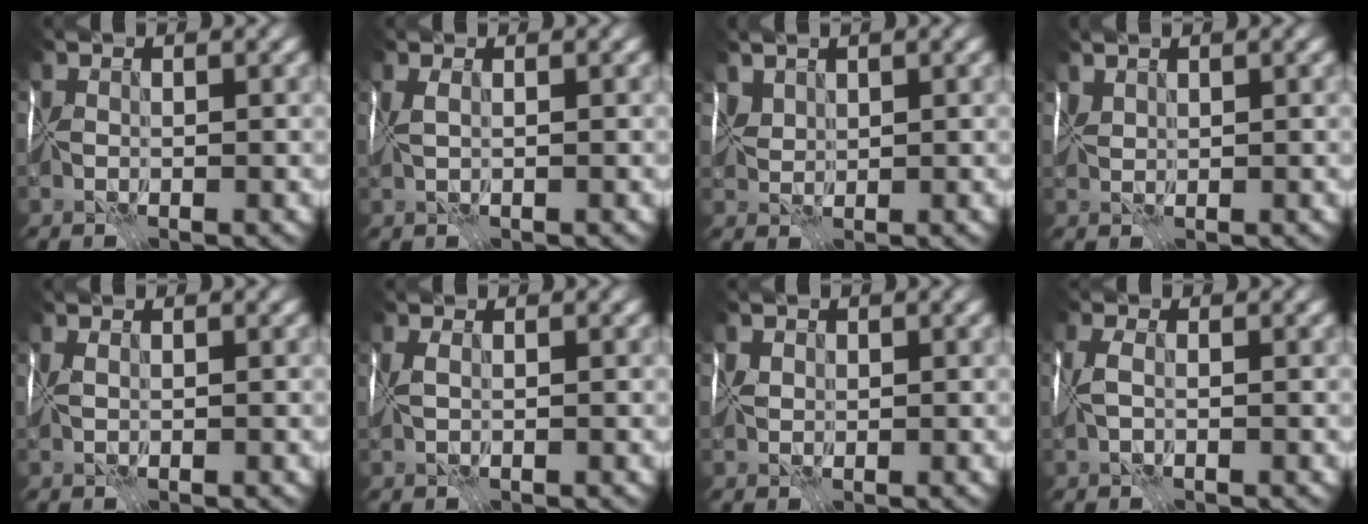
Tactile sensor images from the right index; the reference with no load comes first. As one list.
[{"total": 1.0, "force": [0.5, -0.8, 0.3], "torque": [-0.002, -0.002, 0.018]}, {"total": 1.7, "force": [1.4, -0.7, -0.7], "torque": [0.018, -0.006, 0.040]}, {"total": 1.8, "force": [1.1, -1.2, -0.8], "torque": [0.025, 0.000, 0.029]}, {"total": 0.8, "force": [0.5, -0.6, 0.0], "torque": [0.003, -0.001, 0.016]}, {"total": 0.7, "force": [0.5, -0.4, 0.4], "torque": [-0.006, -0.001, 0.016]}, {"total": 0.6, "force": [0.6, 0.0, -0.2], "torque": [0.009, 0.001, 0.010]}, {"total": 1.2, "force": [0.2, 0.2, 1.1], "torque": [-0.023, 0.002, 0.007]}]